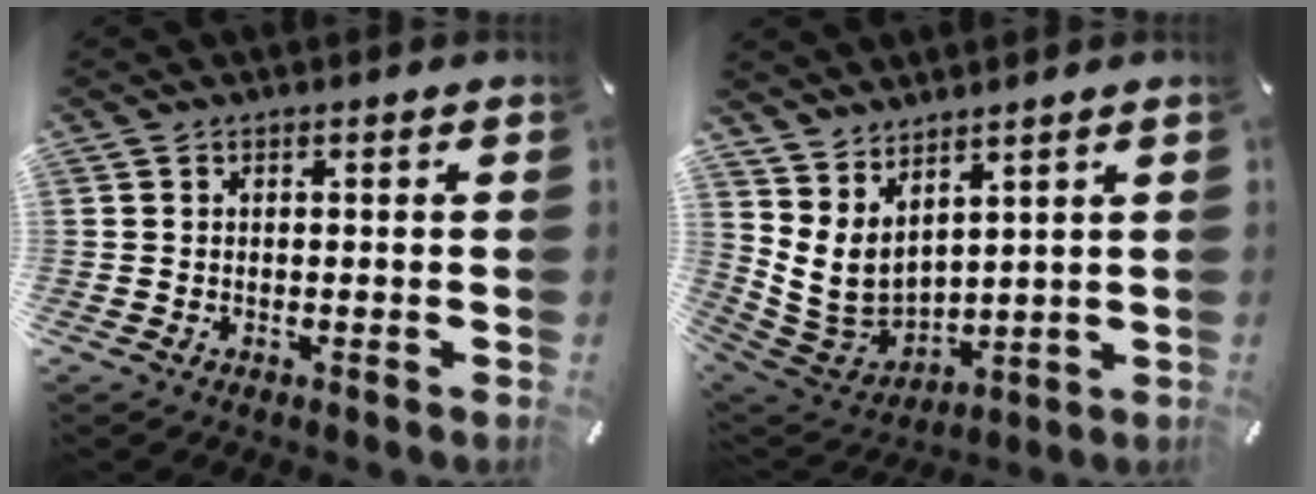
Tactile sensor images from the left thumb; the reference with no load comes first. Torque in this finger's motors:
{"motor_torque": [0.46, 0.39, 0.95, -1.01, 0.33]}